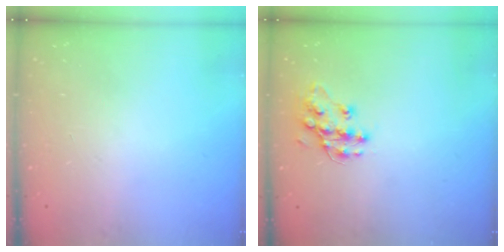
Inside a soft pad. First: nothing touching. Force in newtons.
{"total": 11.3, "press": 11.3, "slide": 0.2}